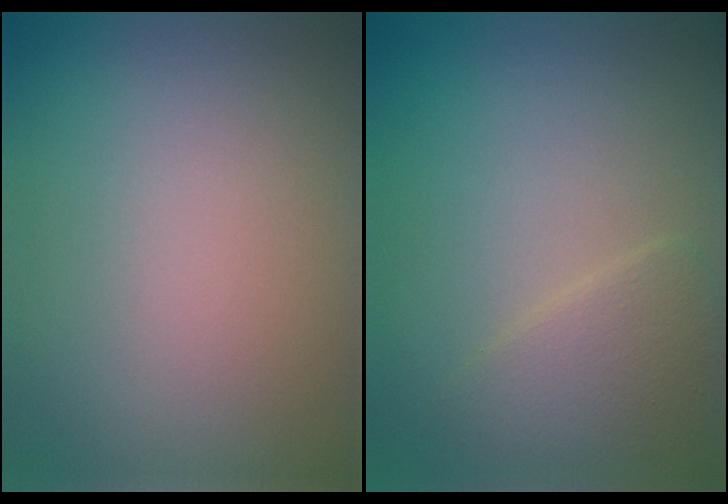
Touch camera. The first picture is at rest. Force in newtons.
{"total": 2.6, "press": 2.6, "slide": 0.0}